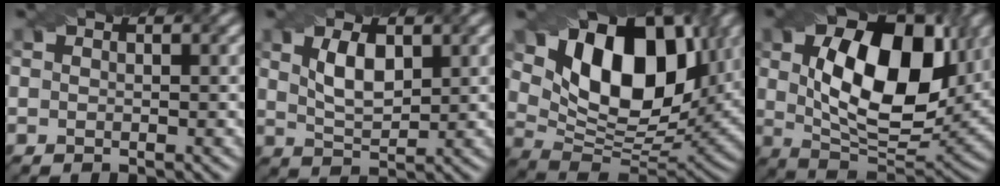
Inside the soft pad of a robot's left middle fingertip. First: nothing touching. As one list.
[{"total": 3.4, "force": [1.0, 1.6, 2.8], "torque": [-0.064, 0.005, 0.025]}, {"total": 13.3, "force": [4.6, 7.6, 9.9], "torque": [-0.165, 0.008, 0.079]}, {"total": 12.9, "force": [2.7, 7.3, 10.3], "torque": [-0.178, 0.000, 0.051]}]